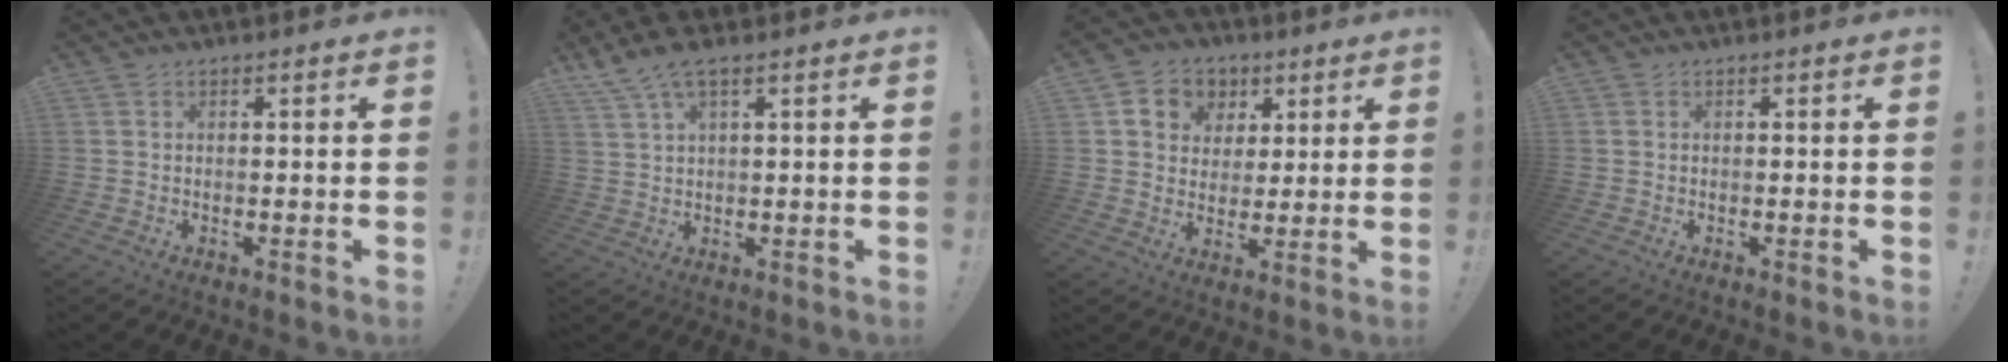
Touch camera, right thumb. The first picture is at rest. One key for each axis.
{"total": 5.3, "fx": 3.6, "fy": 0.7, "fz": 3.9, "tx": -0.086, "ty": -0.009, "tz": 0.068}
{"total": 8.5, "fx": 2.9, "fy": 7.6, "fz": 2.5, "tx": -0.036, "ty": -0.011, "tz": 0.062}
{"total": 0.0}